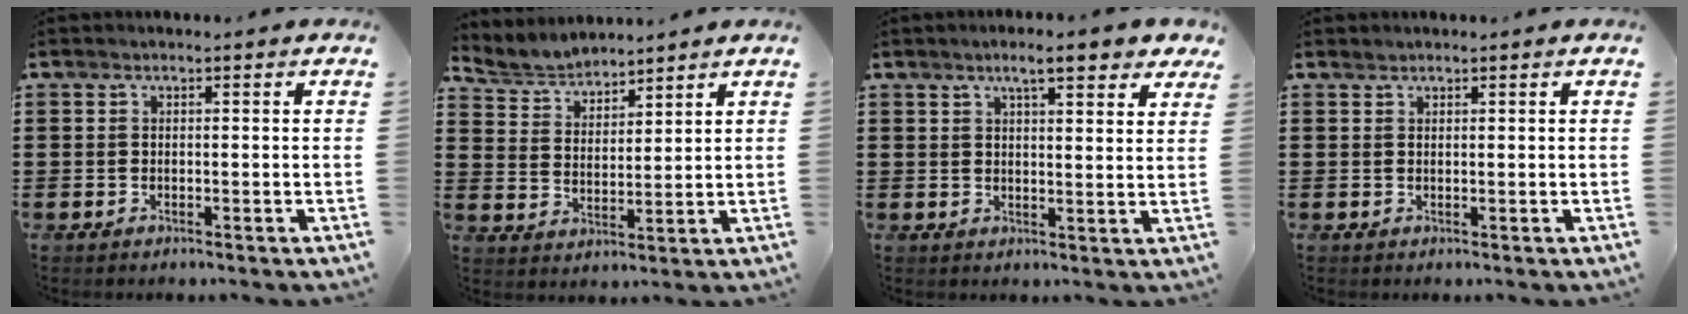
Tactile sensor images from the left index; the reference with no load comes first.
{"total": 4.1, "force": [4.0, 0.9, 0.2], "torque": [-0.024, -0.015, 0.070]}
{"total": 5.7, "force": [4.3, 0.9, 3.7], "torque": [-0.067, -0.003, 0.070]}
{"total": 0.6, "force": [0.6, 0.1, 0.0], "torque": [-0.002, -0.001, 0.012]}